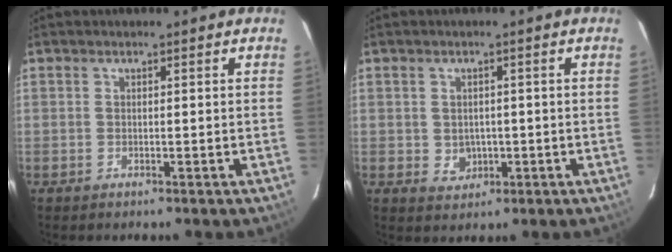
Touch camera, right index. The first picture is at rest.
{"total": 3.4, "force": [-0.3, 3.1, 1.4], "torque": [-0.026, 0.004, 0.007]}